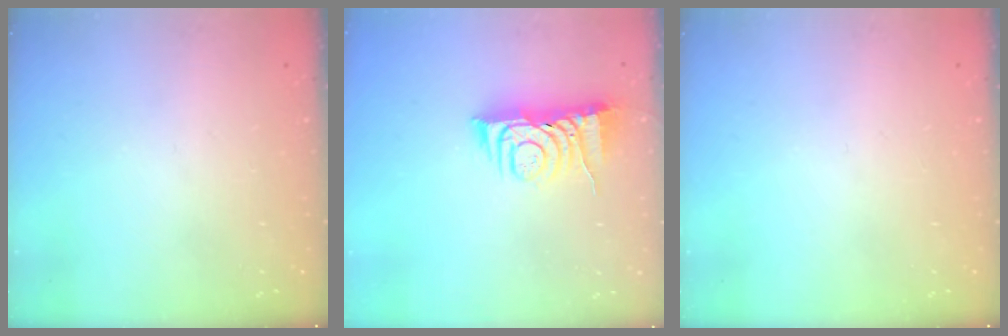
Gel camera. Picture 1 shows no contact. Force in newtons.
{"total": 7.7, "press": 7.7, "slide": 0.7}
{"total": 0.0}